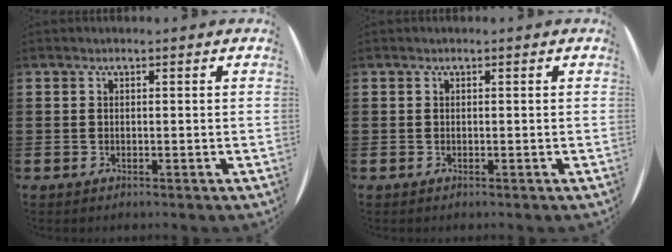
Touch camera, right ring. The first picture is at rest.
{"total": 0.0}